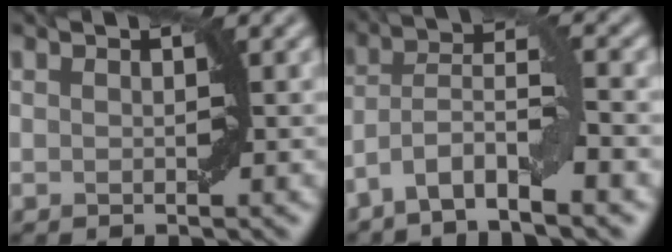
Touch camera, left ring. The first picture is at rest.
{"total": 5.7, "force": [-3.3, 1.1, 4.5], "torque": [-0.079, 0.008, -0.070]}